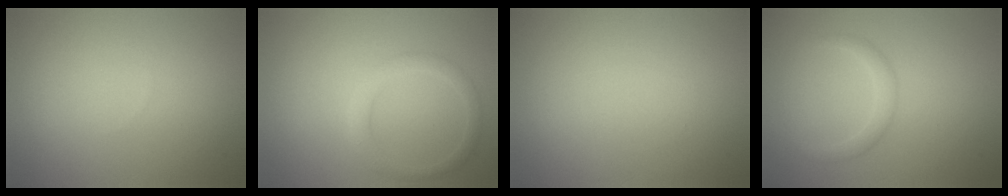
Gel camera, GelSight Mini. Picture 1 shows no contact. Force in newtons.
{"total": 2.0, "press": 2.0, "slide": 0.1}
{"total": 0.0}
{"total": 1.4, "press": 1.4, "slide": 0.0}